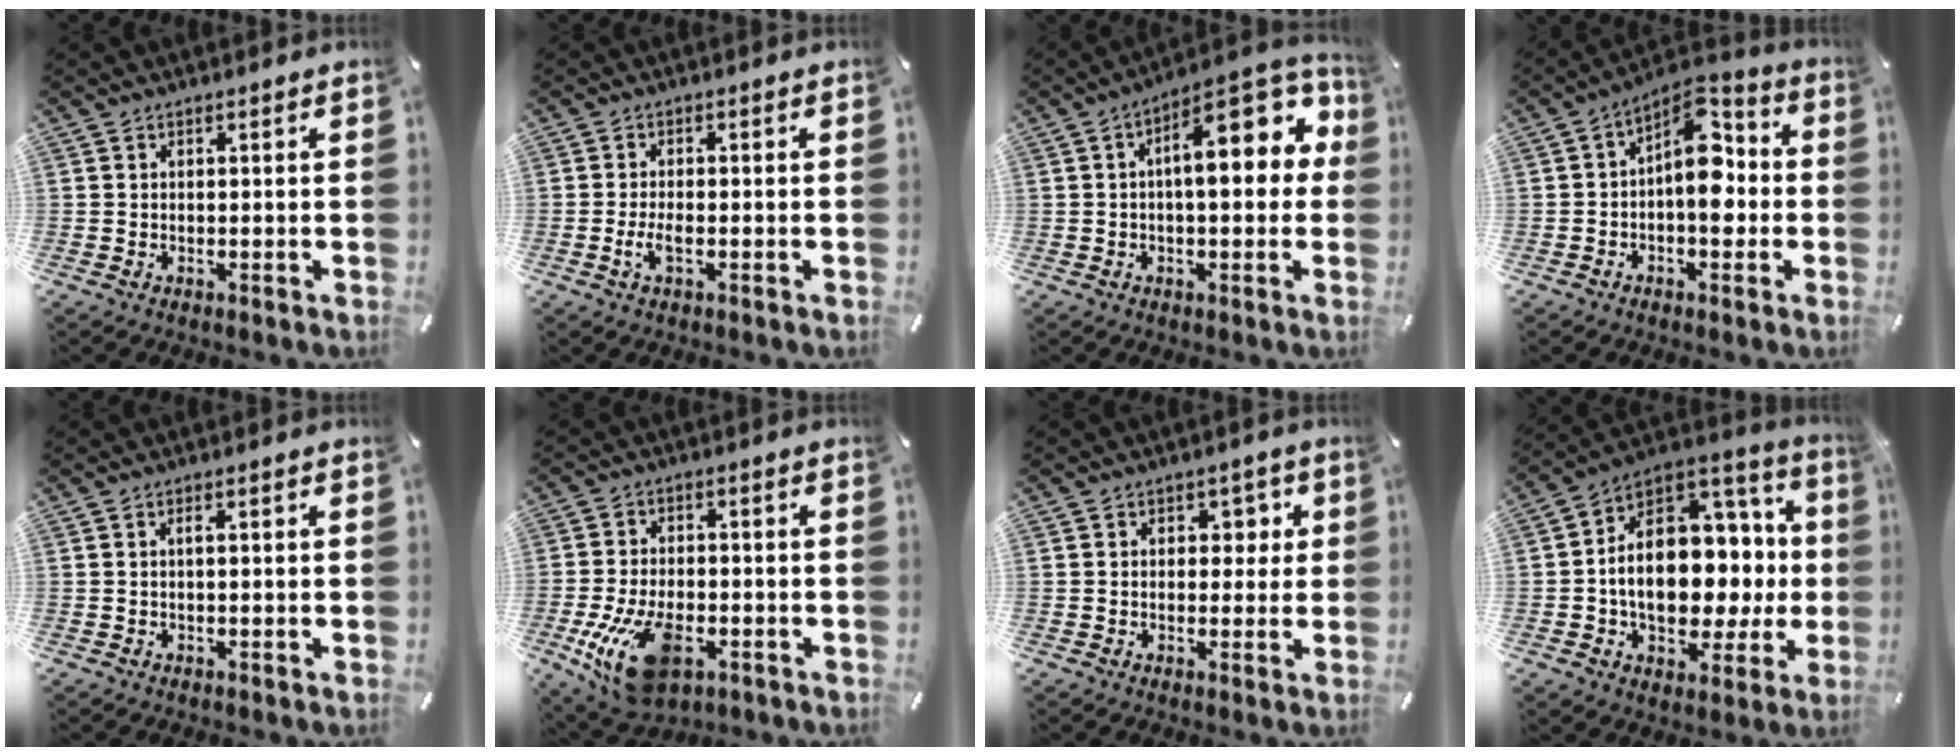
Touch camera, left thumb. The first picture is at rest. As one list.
[{"total": 3.4, "force": [-1.0, 1.3, 3.0], "torque": [-0.071, -0.003, -0.023]}, {"total": 16.3, "force": [3.8, 7.0, 14.2], "torque": [-0.186, -0.026, 0.058]}, {"total": 10.8, "force": [0.6, 6.5, 8.6], "torque": [-0.121, -0.016, 0.010]}, {"total": 1.3, "force": [-0.1, 0.3, 1.2], "torque": [-0.023, 0.002, -0.003]}, {"total": 14.9, "force": [-5.4, 8.4, 11.0], "torque": [-0.210, 0.006, -0.090]}, {"total": 4.0, "force": [0.5, 3.3, 2.2], "torque": [-0.010, -0.004, -0.005]}, {"total": 17.9, "force": [-1.5, 13.0, 12.2], "torque": [-0.184, -0.012, -0.015]}]